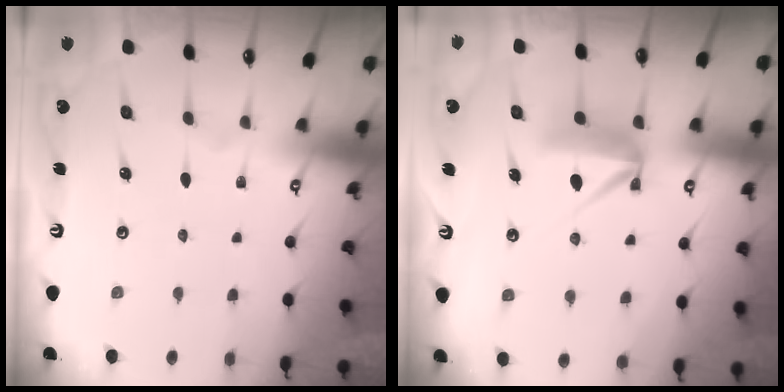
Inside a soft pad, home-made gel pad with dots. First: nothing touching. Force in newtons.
{"total": 8.1, "press": 8.1, "slide": 0.1}